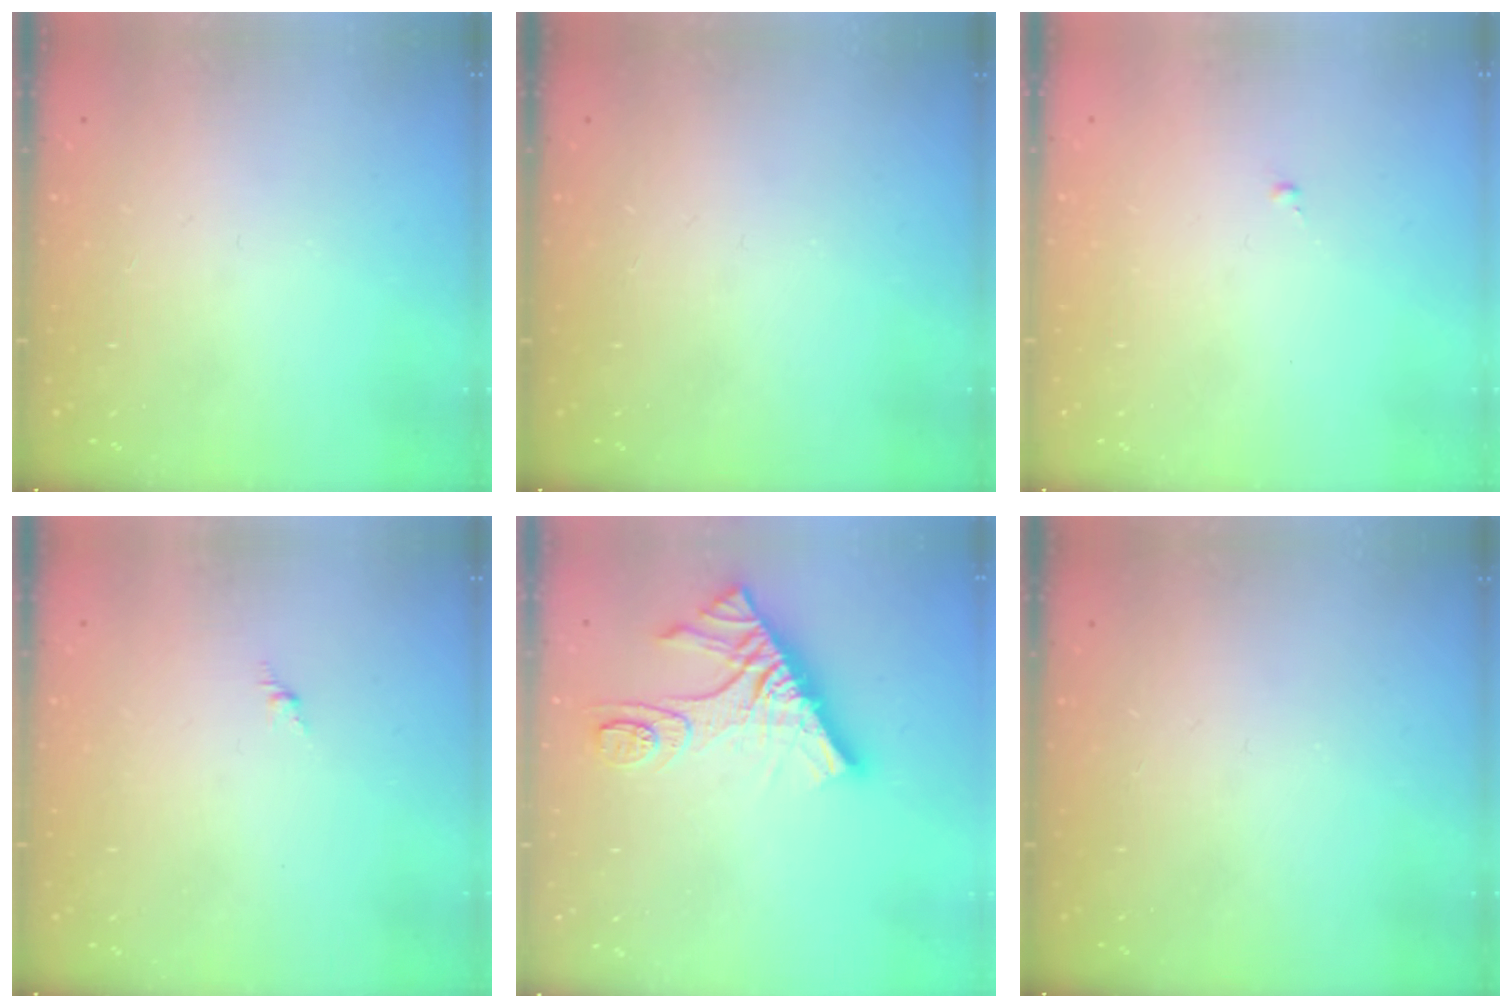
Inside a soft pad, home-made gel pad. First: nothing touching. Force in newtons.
{"total": 0.0}
{"total": 0.0}
{"total": 0.0}
{"total": 14.9, "press": 14.9, "slide": 1.1}
{"total": 0.0}